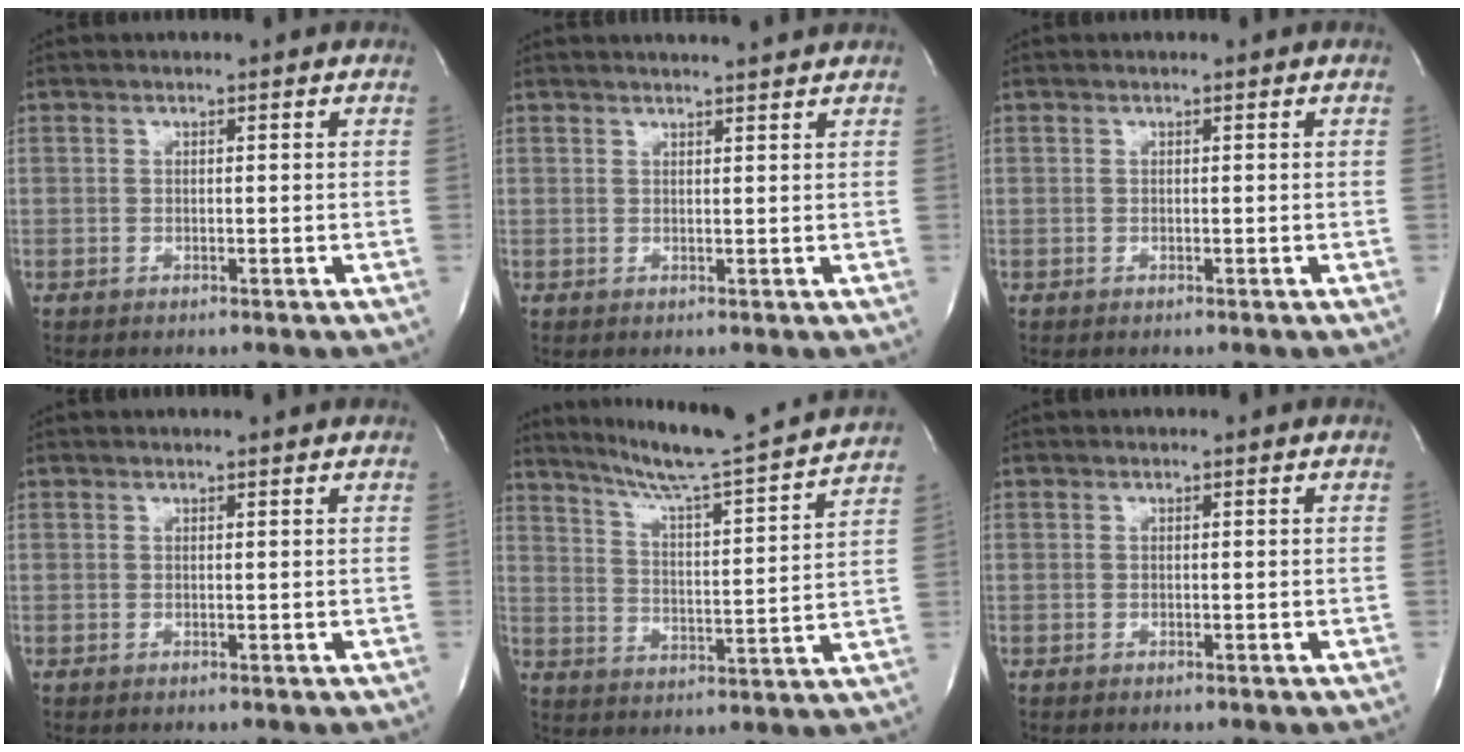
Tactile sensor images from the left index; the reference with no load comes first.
{"total": 4.8, "force": [4.6, -0.4, 1.5], "torque": [-0.022, 0.009, 0.053]}
{"total": 0.0}
{"total": 1.9, "force": [1.9, -0.2, 0.5], "torque": [-0.010, 0.004, 0.021]}
{"total": 19.0, "force": [17.2, -1.0, 7.9], "torque": [-0.134, -0.024, 0.246]}
{"total": 0.0}